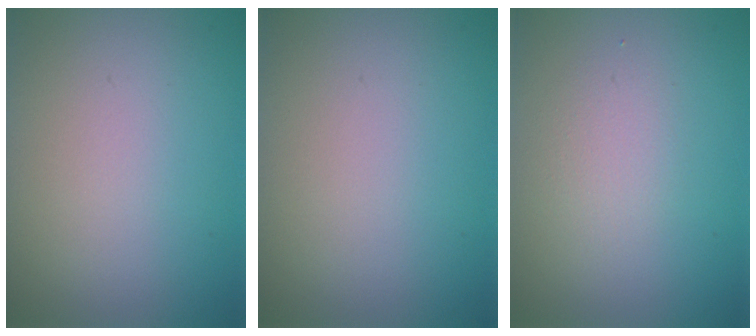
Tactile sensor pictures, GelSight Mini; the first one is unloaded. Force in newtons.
{"total": 0.0}
{"total": 1.6, "press": 1.6, "slide": 0.1}